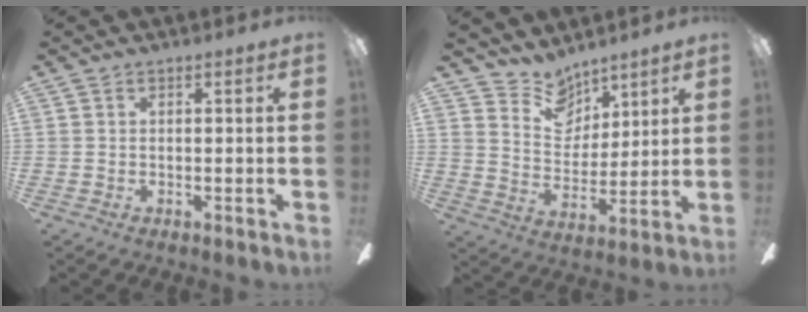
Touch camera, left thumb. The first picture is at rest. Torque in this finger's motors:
{"motor_torque": [-0.12, -0.31, 0.00, -0.10, 0.06]}